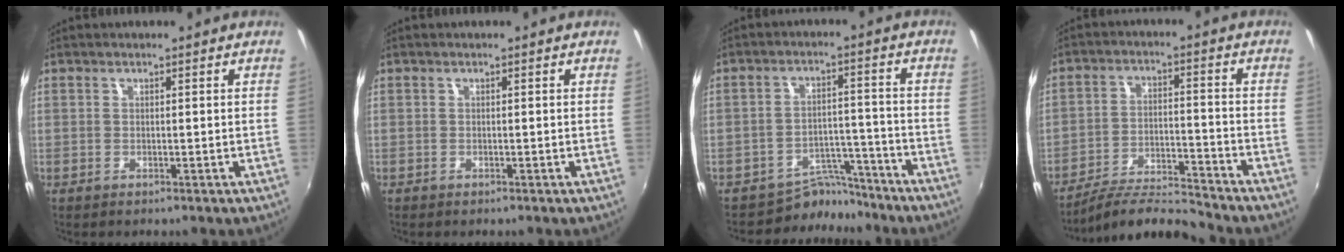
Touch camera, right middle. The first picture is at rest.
{"total": 0.0}
{"total": 6.8, "force": [-6.3, 2.5, -0.1], "torque": [0.001, 0.026, -0.098]}
{"total": 9.5, "force": [-9.3, -0.2, 2.0], "torque": [-0.054, 0.003, -0.165]}